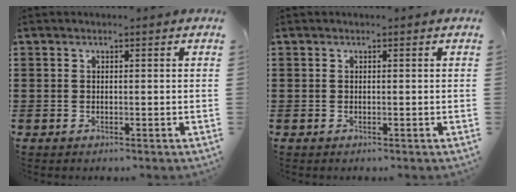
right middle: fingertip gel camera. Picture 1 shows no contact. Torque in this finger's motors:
{"motor_torque": [0.00, 0.00, 0.00, -0.01]}